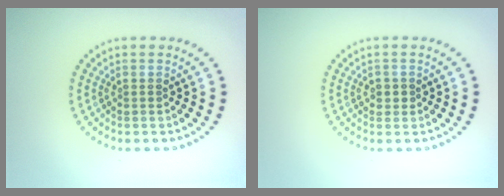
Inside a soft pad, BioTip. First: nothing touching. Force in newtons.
{"total": 1.0, "press": 1.0, "slide": 0.4}